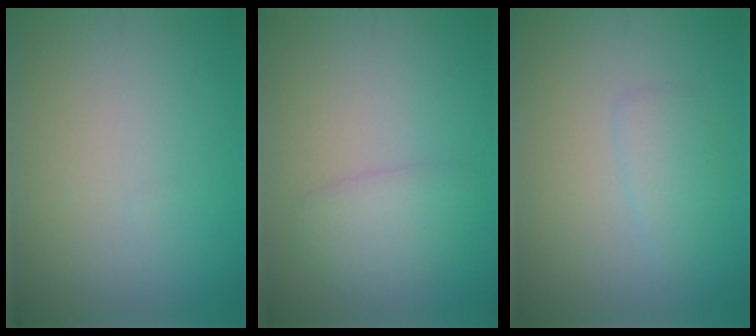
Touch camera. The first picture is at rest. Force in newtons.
{"total": 2.2, "press": 2.2, "slide": 0.2}
{"total": 1.6, "press": 1.6, "slide": 0.1}